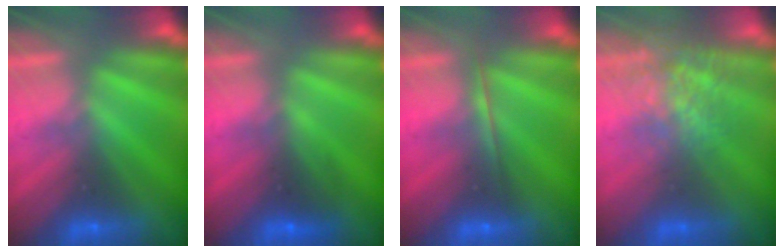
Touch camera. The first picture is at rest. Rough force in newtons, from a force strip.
{"total": 2.7}
{"total": 1.7}
{"total": 3.8}